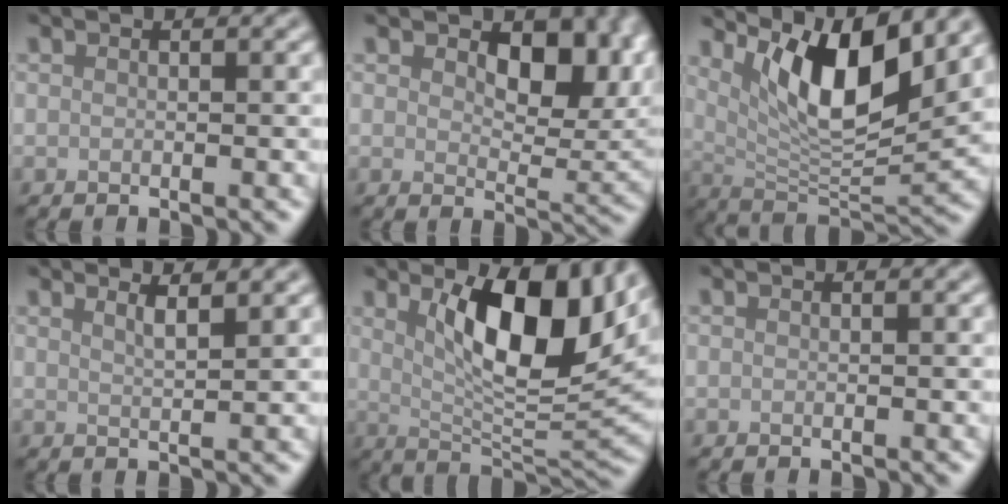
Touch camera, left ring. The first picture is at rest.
{"total": 8.0, "force": [2.8, 4.5, 6.0], "torque": [-0.084, -0.011, 0.044]}
{"total": 9.2, "force": [4.3, 2.7, 7.6], "torque": [-0.121, -0.020, 0.082]}
{"total": 2.0, "force": [1.4, 0.6, 1.3], "torque": [-0.009, 0.004, 0.017]}
{"total": 10.6, "force": [3.2, 4.0, 9.3], "torque": [-0.146, -0.008, 0.057]}
{"total": 0.0}